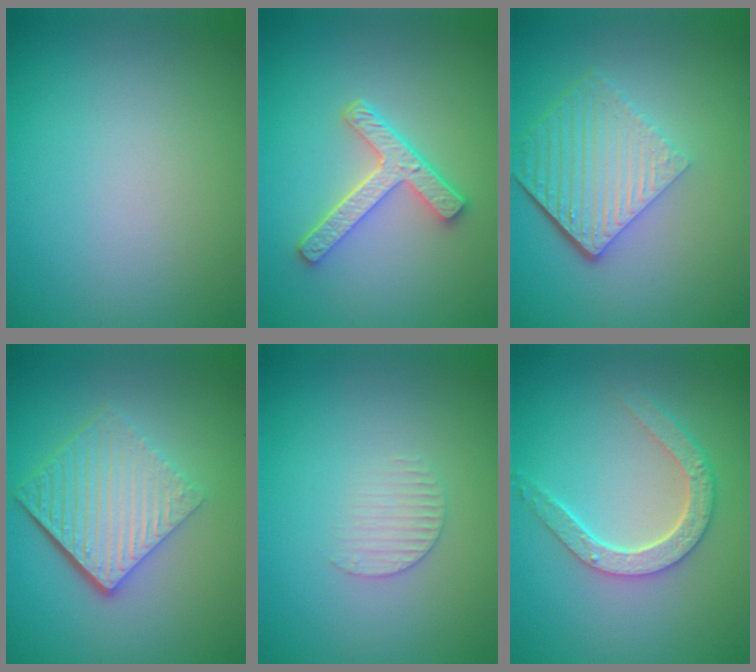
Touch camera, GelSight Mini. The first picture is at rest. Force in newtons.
{"total": 4.2, "press": 3.3, "slide": 2.5}
{"total": 6.1, "press": 4.3, "slide": 4.4}
{"total": 6.8, "press": 4.4, "slide": 5.2}
{"total": 1.5, "press": 1.5, "slide": 0.4}
{"total": 4.3, "press": 3.4, "slide": 2.6}